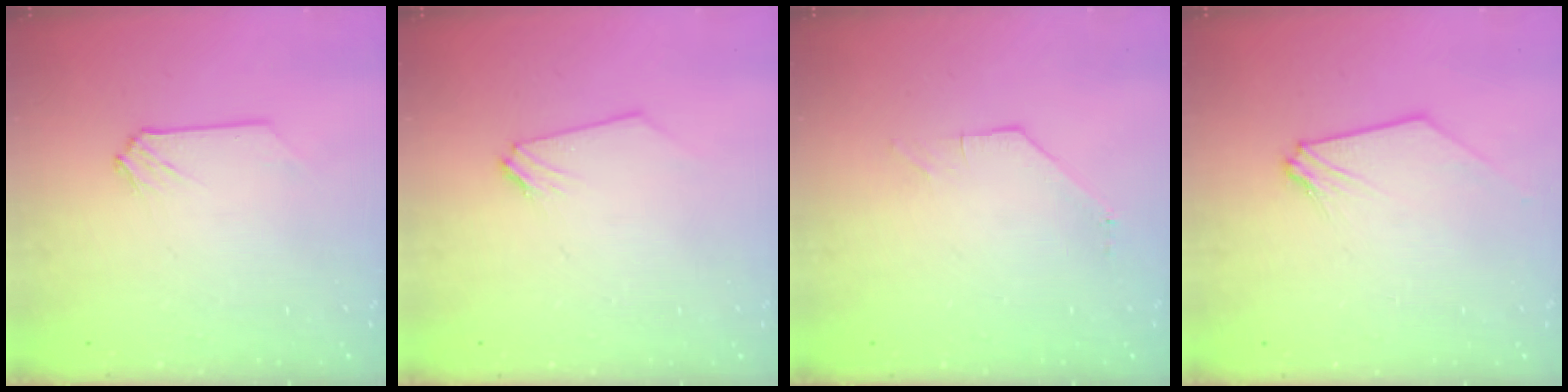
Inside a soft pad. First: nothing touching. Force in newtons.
{"total": 0.0}
{"total": 1.0, "press": 0.9, "slide": 0.2}
{"total": 0.0}